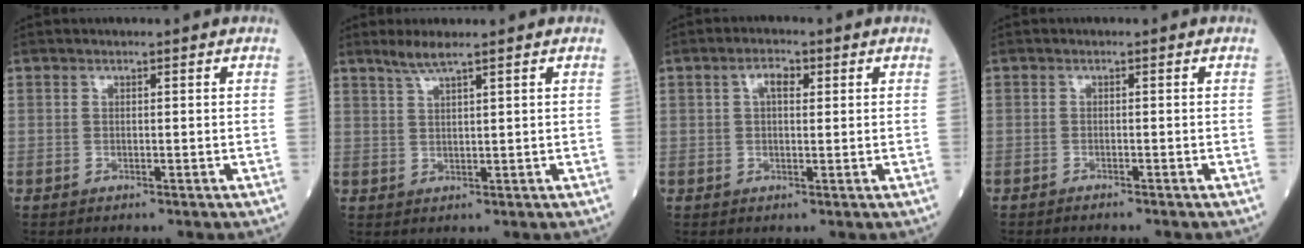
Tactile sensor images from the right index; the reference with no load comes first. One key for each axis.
{"total": 2.8, "fx": 2.3, "fy": -0.4, "fz": 1.6, "tx": -0.042, "ty": 0.002, "tz": 0.052}
{"total": 2.9, "fx": 1.1, "fy": 1.3, "fz": 2.4, "tx": -0.046, "ty": 0.011, "tz": 0.020}
{"total": 2.2, "fx": -1.9, "fy": -0.2, "fz": 1.0, "tx": -0.013, "ty": 0.002, "tz": -0.021}